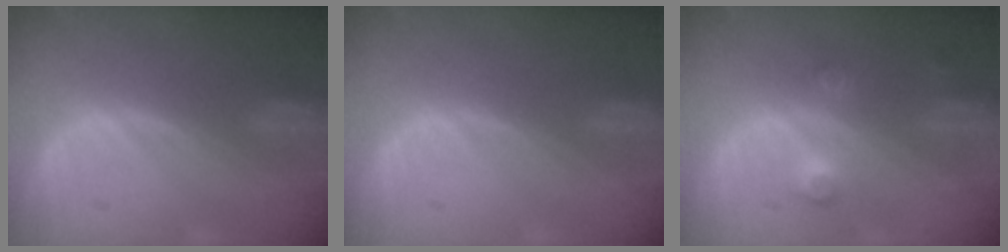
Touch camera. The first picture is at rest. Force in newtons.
{"total": 0.0}
{"total": 3.7, "press": 3.5, "slide": 1.2}